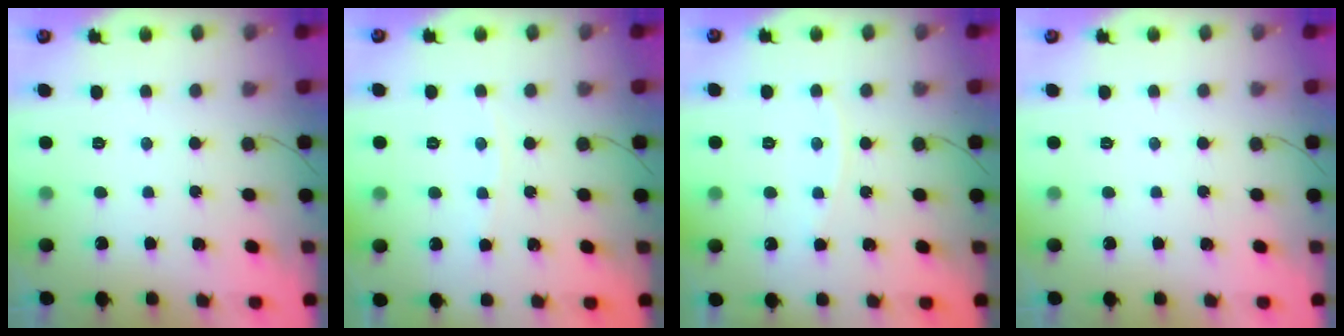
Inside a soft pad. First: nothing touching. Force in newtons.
{"total": 2.0, "press": 2.0, "slide": 0.4}
{"total": 3.5, "press": 3.5, "slide": 0.6}
{"total": 0.0}